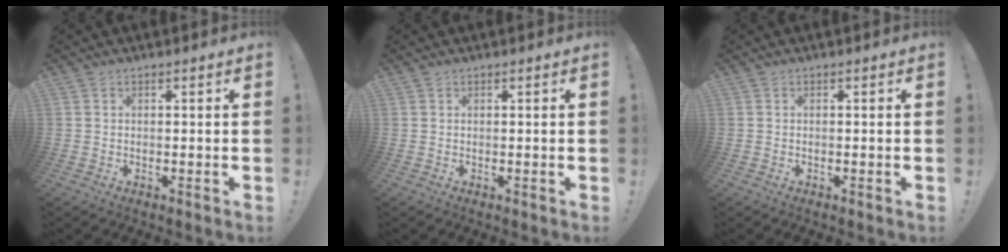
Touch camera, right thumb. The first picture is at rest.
{"total": 0.0}
{"total": 0.0}